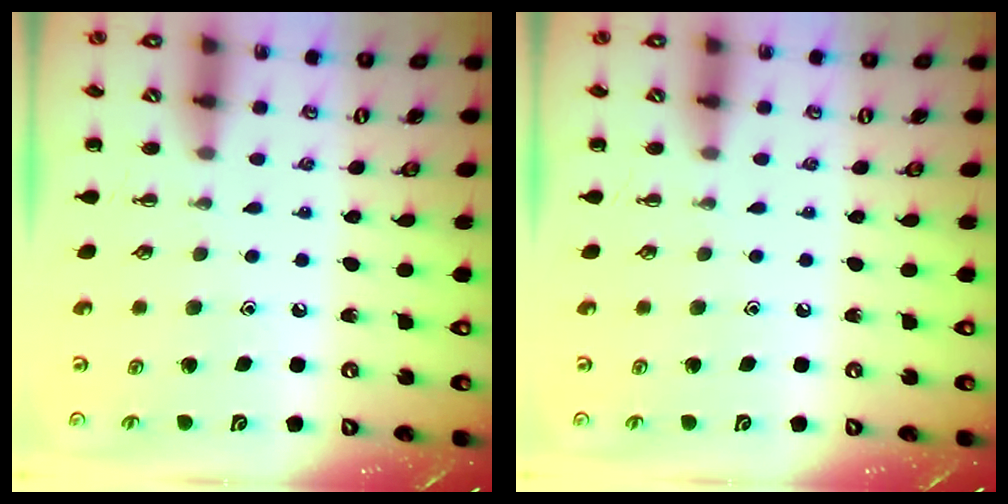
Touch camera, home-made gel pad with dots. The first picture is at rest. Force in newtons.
{"total": 0.0}